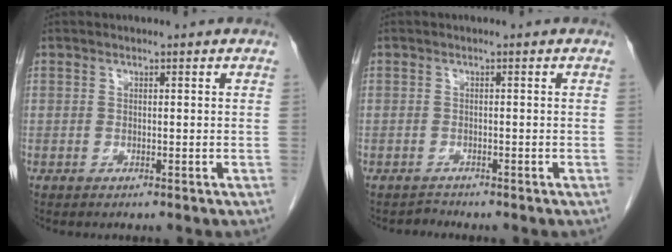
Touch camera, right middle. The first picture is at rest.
{"total": 1.0, "force": [-0.8, 0.0, -0.5], "torque": [0.011, -0.006, -0.015]}